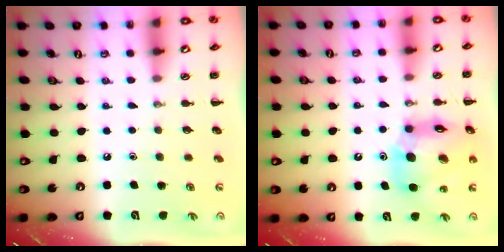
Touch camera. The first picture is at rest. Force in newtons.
{"total": 14.8, "press": 14.1, "slide": 4.4}